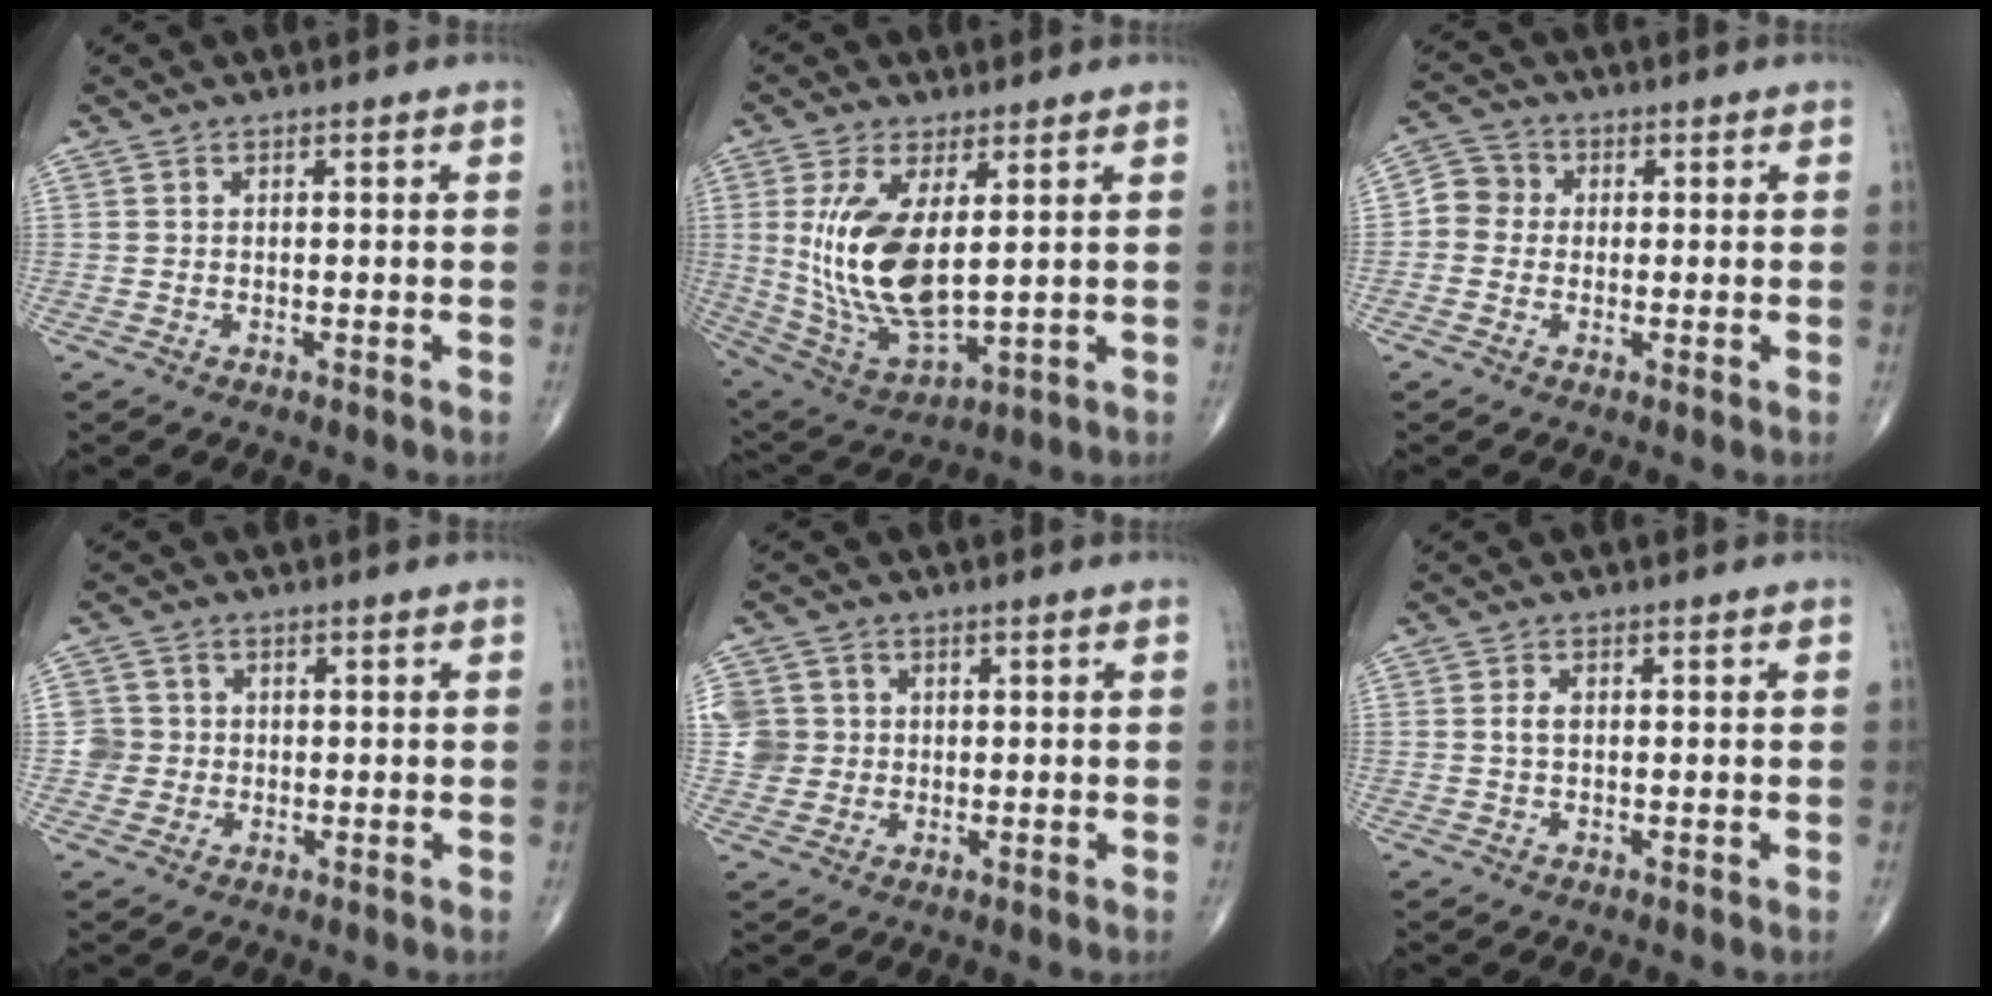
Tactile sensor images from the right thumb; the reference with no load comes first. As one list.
[{"total": 15.9, "force": [2.5, 7.0, 14.1], "torque": [-0.280, -0.024, 0.069]}, {"total": 4.8, "force": [-0.2, 4.5, 1.6], "torque": [-0.008, 0.013, -0.016]}, {"total": 3.3, "force": [0.0, 3.3, 0.1], "torque": [0.027, 0.008, -0.003]}, {"total": 5.7, "force": [0.8, 5.5, 1.1], "torque": [0.001, 0.006, 0.017]}, {"total": 1.6, "force": [0.1, 0.9, 1.3], "torque": [-0.027, 0.002, 0.002]}]